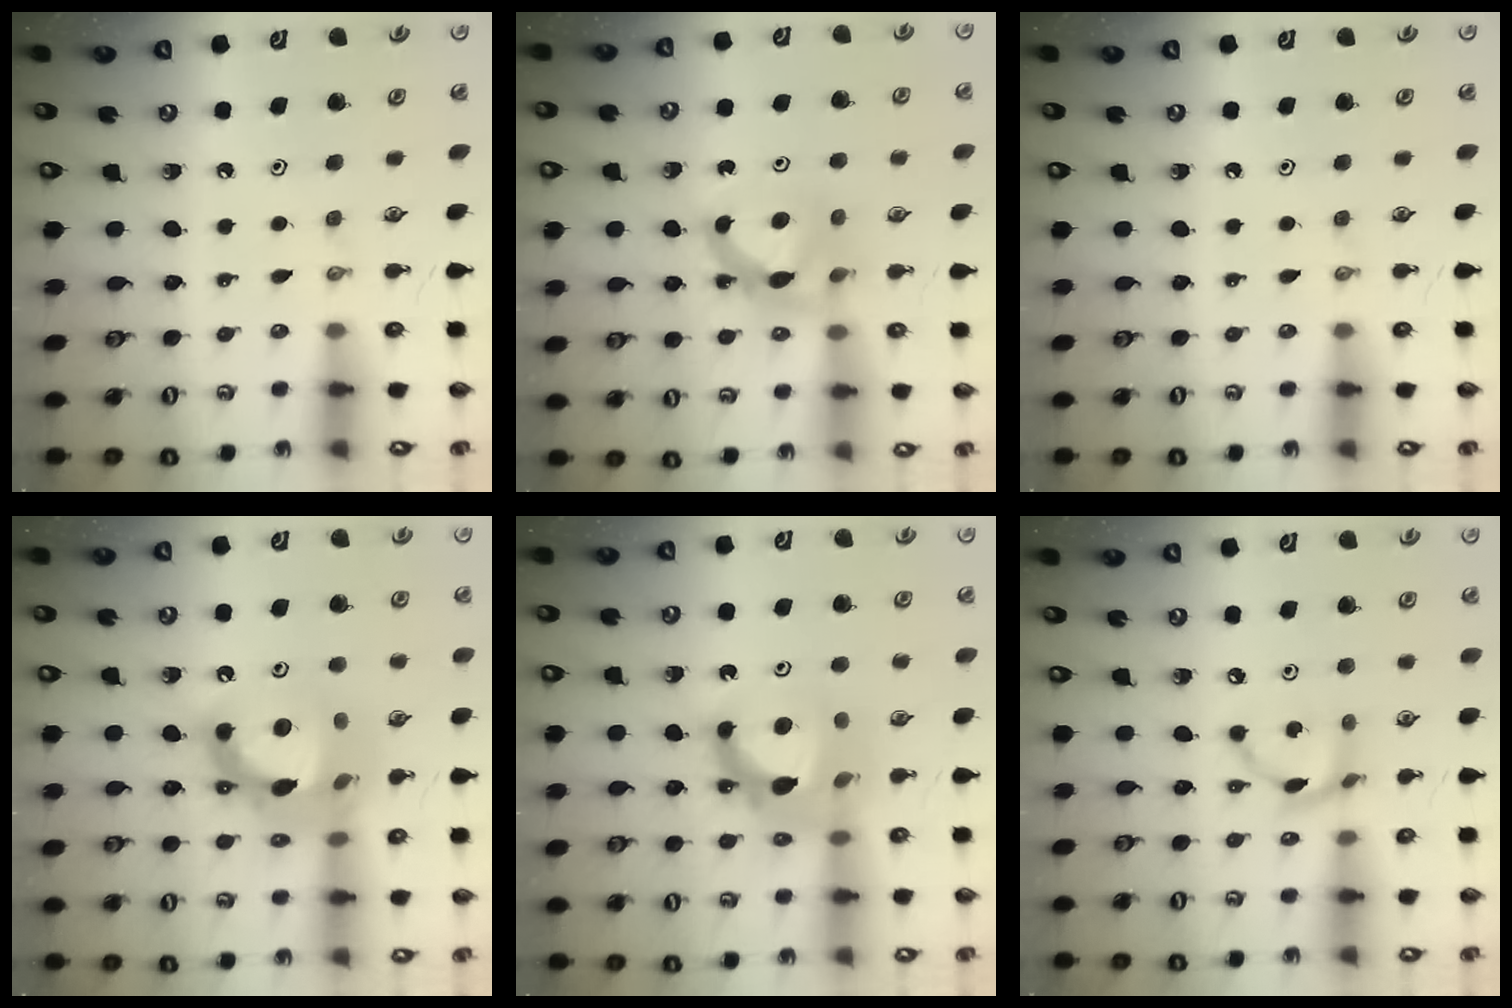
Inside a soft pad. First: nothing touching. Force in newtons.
{"total": 7.2, "press": 7.2, "slide": 0.4}
{"total": 0.0}
{"total": 16.4, "press": 16.3, "slide": 1.6}
{"total": 12.7, "press": 12.5, "slide": 2.1}
{"total": 7.7, "press": 7.7, "slide": 0.3}